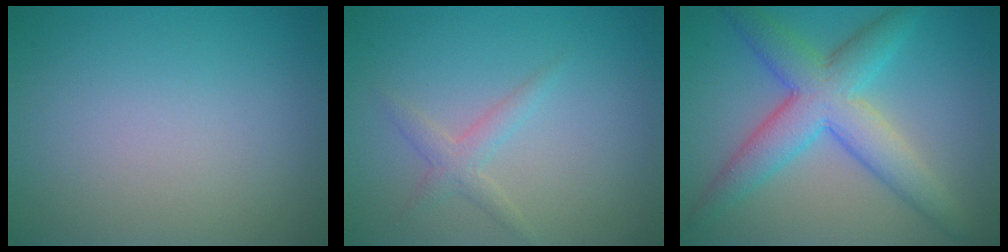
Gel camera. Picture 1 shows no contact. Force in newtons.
{"total": 1.7, "press": 1.7, "slide": 0.1}
{"total": 6.8, "press": 6.8, "slide": 0.2}